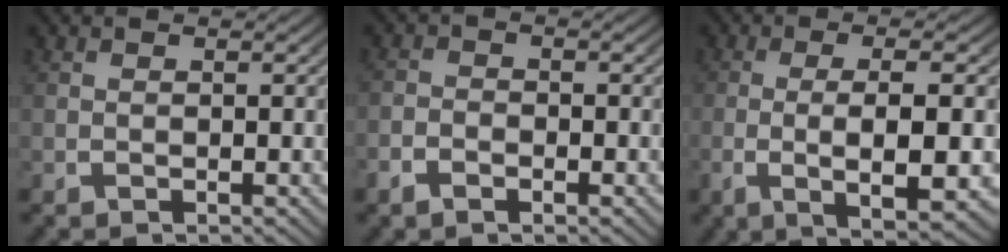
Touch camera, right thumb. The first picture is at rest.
{"total": 1.6, "force": [-1.1, 1.0, 0.5], "torque": [-0.007, -0.003, -0.027]}
{"total": 7.2, "force": [-1.0, 2.1, 6.9], "torque": [-0.141, -0.019, -0.002]}